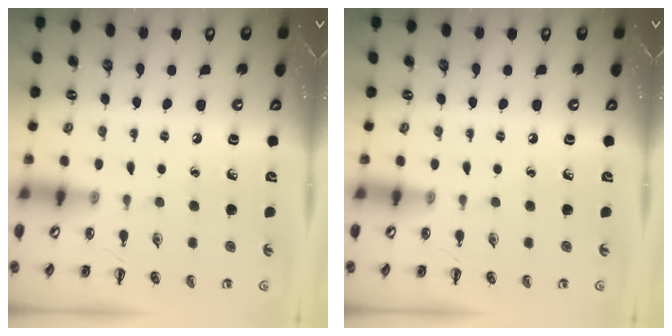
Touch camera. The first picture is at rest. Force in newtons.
{"total": 0.0}